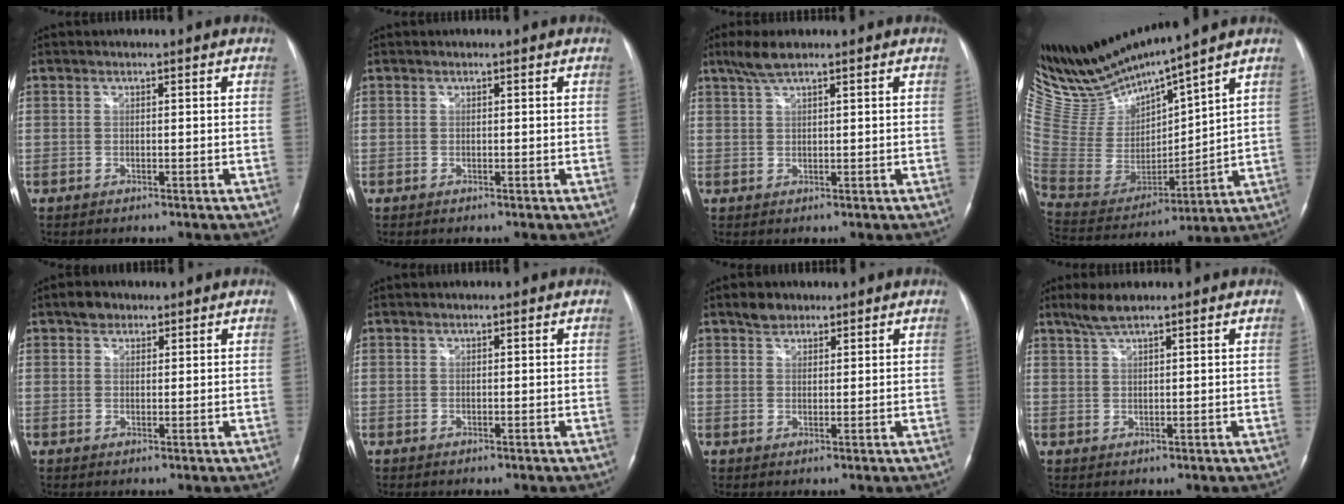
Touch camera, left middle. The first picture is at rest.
{"total": 0.0}
{"total": 3.4, "force": [2.5, 0.3, 2.2], "torque": [-0.056, 0.009, 0.054]}
{"total": 14.6, "force": [13.9, -0.6, 4.5], "torque": [-0.106, -0.023, 0.289]}
{"total": 2.4, "force": [1.6, 1.6, 0.7], "torque": [-0.014, 0.007, 0.026]}
{"total": 0.0}
{"total": 2.7, "force": [2.0, 1.6, 0.6], "torque": [-0.015, 0.006, 0.035]}
{"total": 3.2, "force": [2.6, 0.1, 1.9], "torque": [-0.050, 0.006, 0.056]}